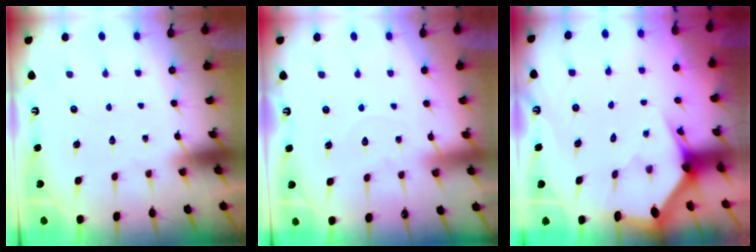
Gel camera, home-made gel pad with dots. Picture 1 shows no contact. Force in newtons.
{"total": 2.8, "press": 2.8, "slide": 0.3}
{"total": 2.8, "press": 2.8, "slide": 0.1}